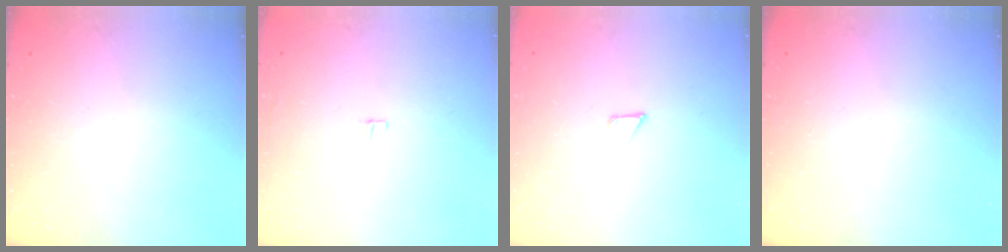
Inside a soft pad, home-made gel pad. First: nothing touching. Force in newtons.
{"total": 3.3, "press": 3.3, "slide": 0.2}
{"total": 1.7, "press": 1.7, "slide": 0.0}
{"total": 0.0}